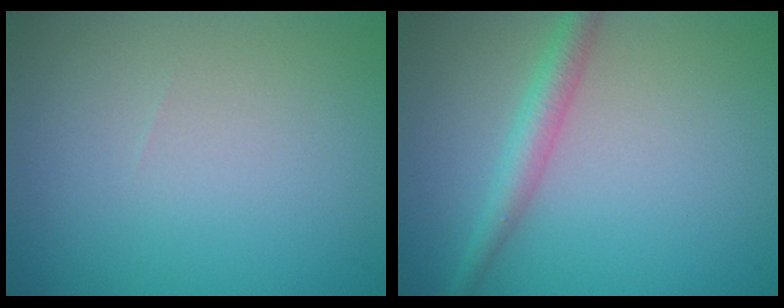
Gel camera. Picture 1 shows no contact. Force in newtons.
{"total": 2.5, "press": 2.5, "slide": 0.0}